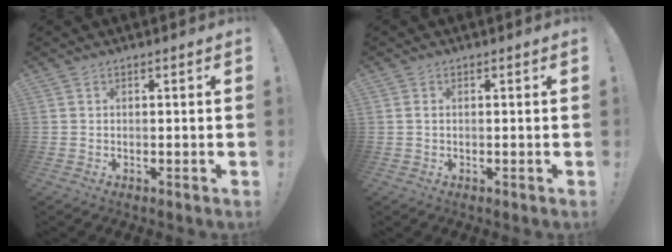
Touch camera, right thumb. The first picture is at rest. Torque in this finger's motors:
{"motor_torque": [-0.28, -0.27, 0.18, -0.07, 0.05]}